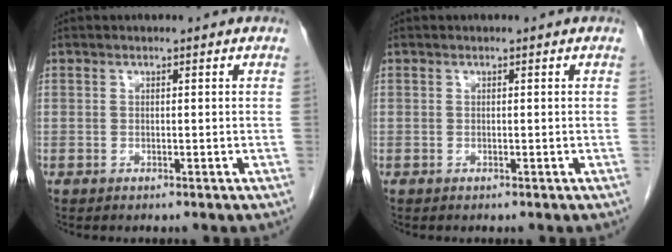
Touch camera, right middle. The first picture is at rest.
{"total": 0.0}